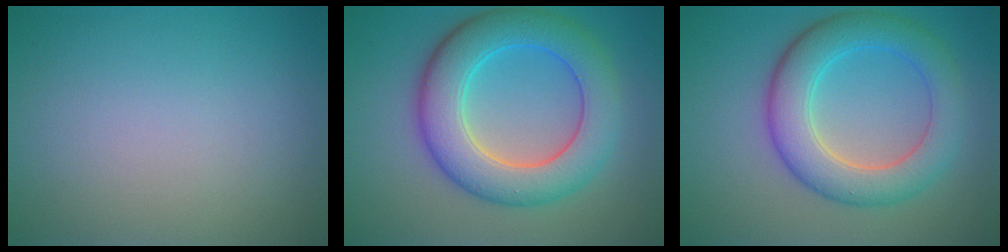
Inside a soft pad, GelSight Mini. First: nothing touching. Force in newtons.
{"total": 8.2, "press": 8.2, "slide": 0.2}
{"total": 6.6, "press": 6.5, "slide": 0.2}